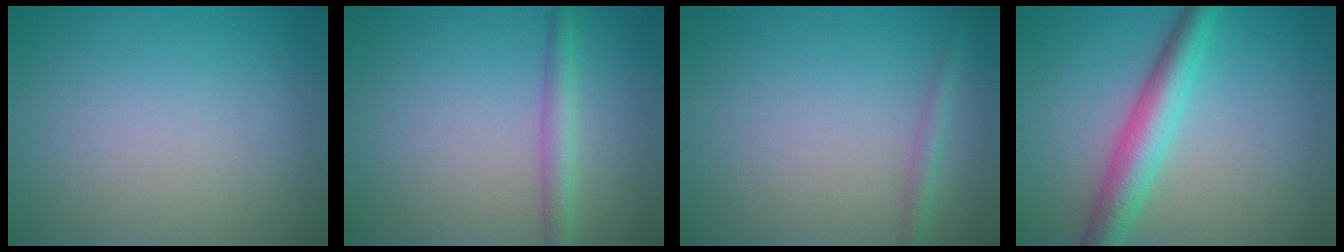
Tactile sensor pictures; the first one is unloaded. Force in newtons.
{"total": 2.3, "press": 2.3, "slide": 0.1}
{"total": 1.4, "press": 1.4, "slide": 0.0}
{"total": 4.9, "press": 4.9, "slide": 0.1}